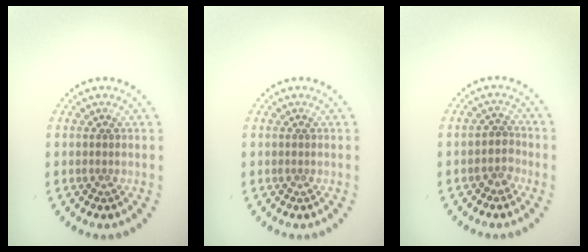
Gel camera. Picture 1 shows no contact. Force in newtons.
{"total": 0.0}
{"total": 1.8, "press": 1.5, "slide": 1.0}